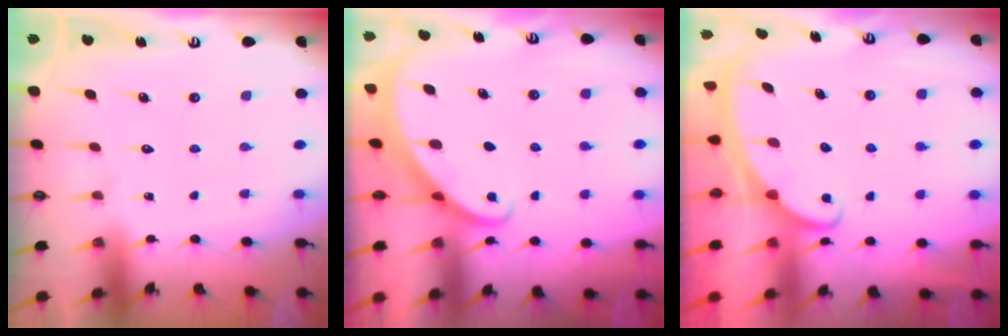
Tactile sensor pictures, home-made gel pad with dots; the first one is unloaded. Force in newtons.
{"total": 1.8, "press": 1.8, "slide": 0.1}
{"total": 2.3, "press": 2.3, "slide": 0.3}